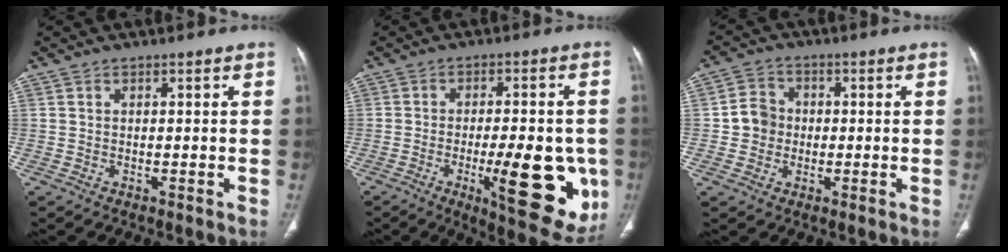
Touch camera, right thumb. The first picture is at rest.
{"total": 18.5, "force": [-4.7, 6.0, 16.8], "torque": [-0.182, -0.012, -0.048]}
{"total": 5.6, "force": [-0.4, 5.2, 1.9], "torque": [-0.011, 0.012, -0.013]}